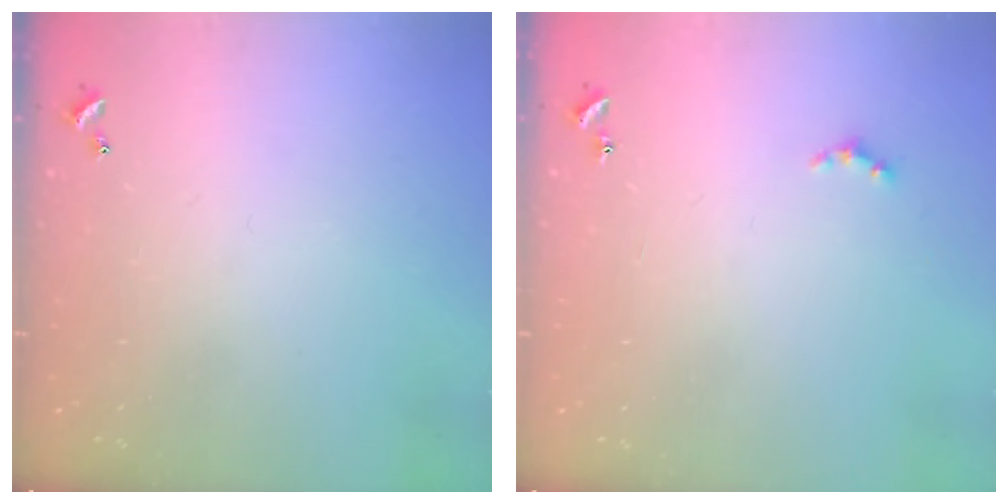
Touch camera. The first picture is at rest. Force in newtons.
{"total": 0.7, "press": 0.6, "slide": 0.4}